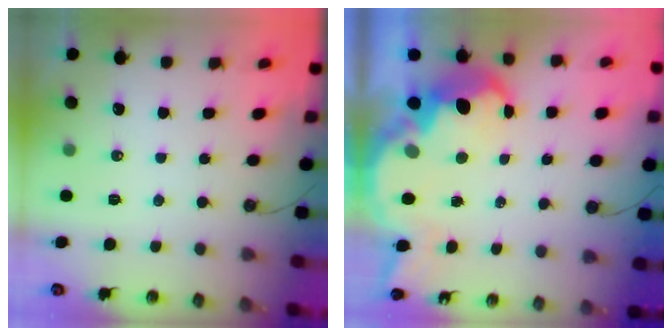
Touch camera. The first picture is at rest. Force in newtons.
{"total": 10.0, "press": 10.0, "slide": 0.6}